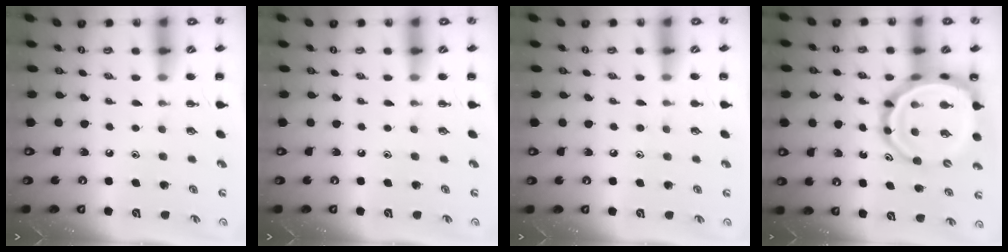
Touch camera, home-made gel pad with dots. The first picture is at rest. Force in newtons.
{"total": 0.0}
{"total": 4.7, "press": 4.3, "slide": 1.8}
{"total": 16.7, "press": 16.0, "slide": 4.6}